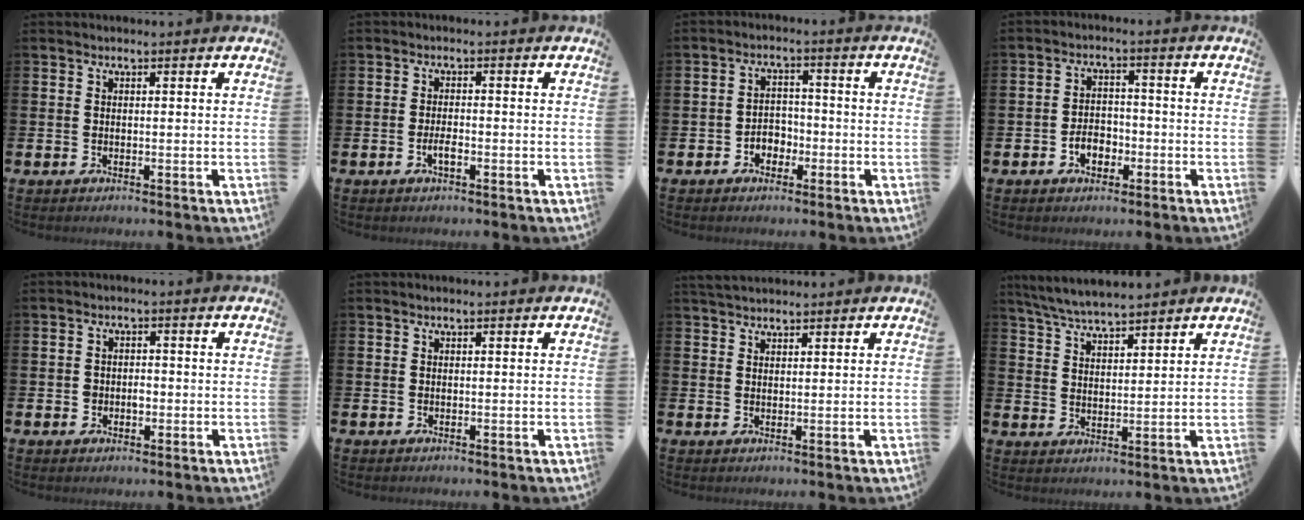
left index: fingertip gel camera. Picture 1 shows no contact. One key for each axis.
{"total": 1.9, "fx": -0.7, "fy": 0.7, "fz": 1.6, "tx": -0.029, "ty": 0.000, "tz": -0.014}
{"total": 2.9, "fx": -1.6, "fy": 2.2, "fz": 0.9, "tx": -0.021, "ty": 0.005, "tz": -0.039}
{"total": 3.5, "fx": -1.5, "fy": 2.4, "fz": 1.9, "tx": -0.020, "ty": -0.003, "tz": -0.036}
{"total": 1.9, "fx": -0.4, "fy": 1.5, "fz": 1.0, "tx": -0.010, "ty": 0.002, "tz": -0.013}
{"total": 0.0}
{"total": 2.5, "fx": 2.4, "fy": 0.7, "fz": 0.5, "tx": -0.004, "ty": -0.007, "tz": 0.042}
{"total": 5.5, "fx": 5.4, "fy": 0.4, "fz": 1.2, "tx": -0.045, "ty": -0.021, "tz": 0.098}